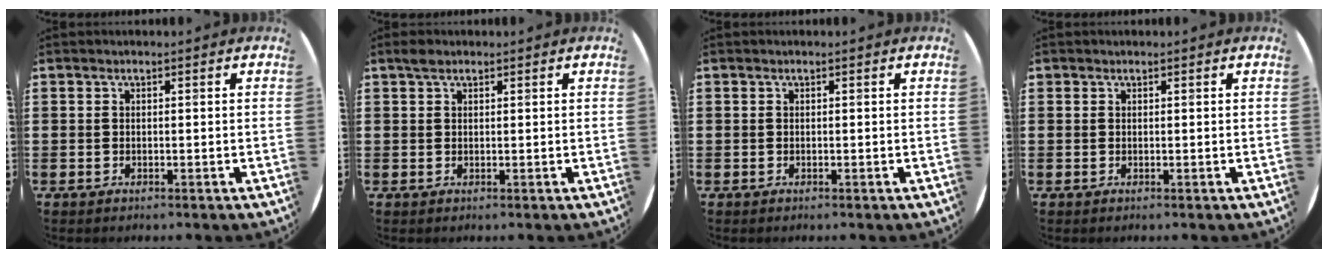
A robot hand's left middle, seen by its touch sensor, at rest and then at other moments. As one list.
[{"total": 1.3, "force": [1.0, 0.7, 0.4], "torque": [-0.002, 0.001, 0.017]}, {"total": 0.0}, {"total": 0.0}]